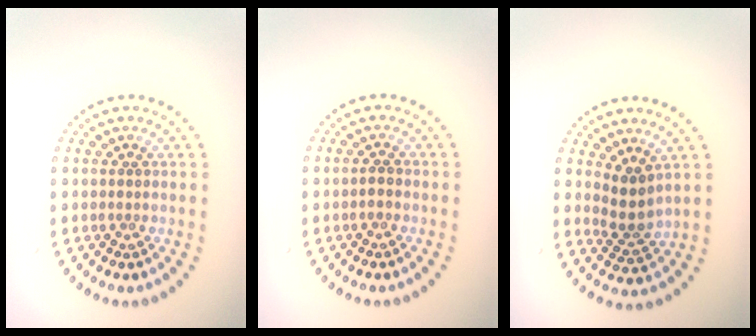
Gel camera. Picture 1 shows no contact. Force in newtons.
{"total": 0.9, "press": 0.9, "slide": 0.2}
{"total": 2.6, "press": 1.9, "slide": 1.7}